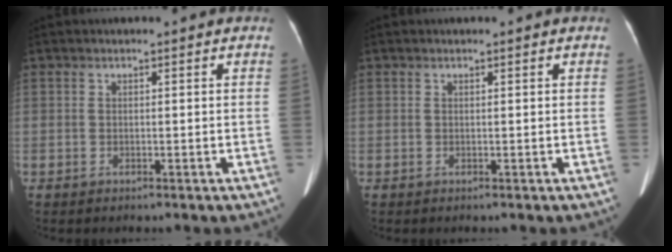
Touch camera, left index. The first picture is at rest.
{"total": 0.0}